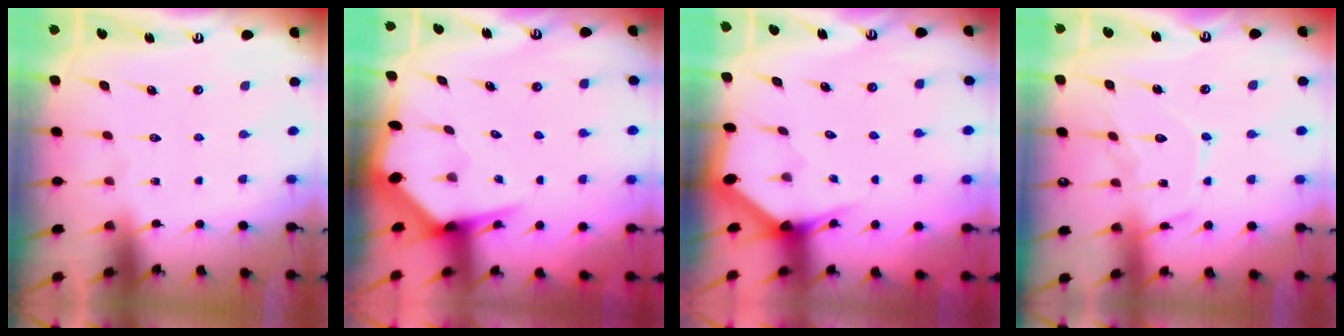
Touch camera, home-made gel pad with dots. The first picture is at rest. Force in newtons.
{"total": 5.4, "press": 5.4, "slide": 0.6}
{"total": 3.1, "press": 3.1, "slide": 0.1}
{"total": 11.9, "press": 11.9, "slide": 0.3}